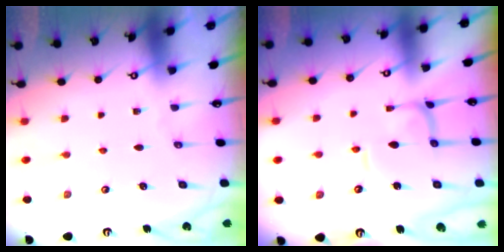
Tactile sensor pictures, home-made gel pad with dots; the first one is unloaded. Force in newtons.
{"total": 1.0, "press": 0.9, "slide": 0.4}